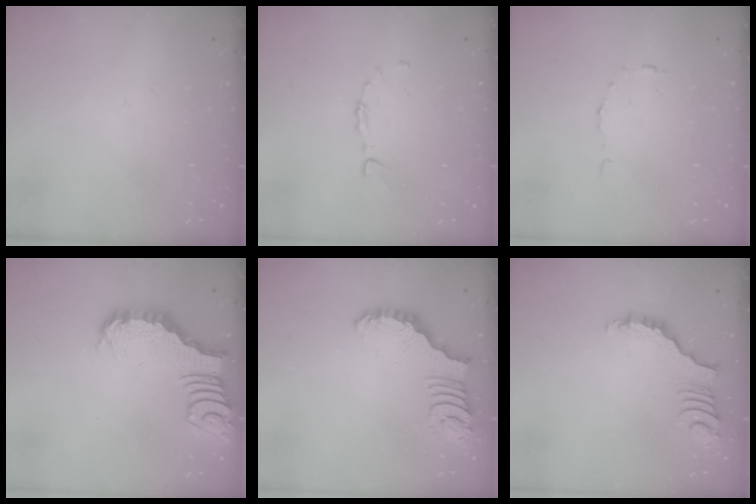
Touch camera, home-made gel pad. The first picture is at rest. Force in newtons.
{"total": 6.9, "press": 6.9, "slide": 0.5}
{"total": 4.2, "press": 4.1, "slide": 0.3}
{"total": 2.7, "press": 2.7, "slide": 0.4}
{"total": 2.7, "press": 2.7, "slide": 0.5}
{"total": 2.9, "press": 2.9, "slide": 0.6}